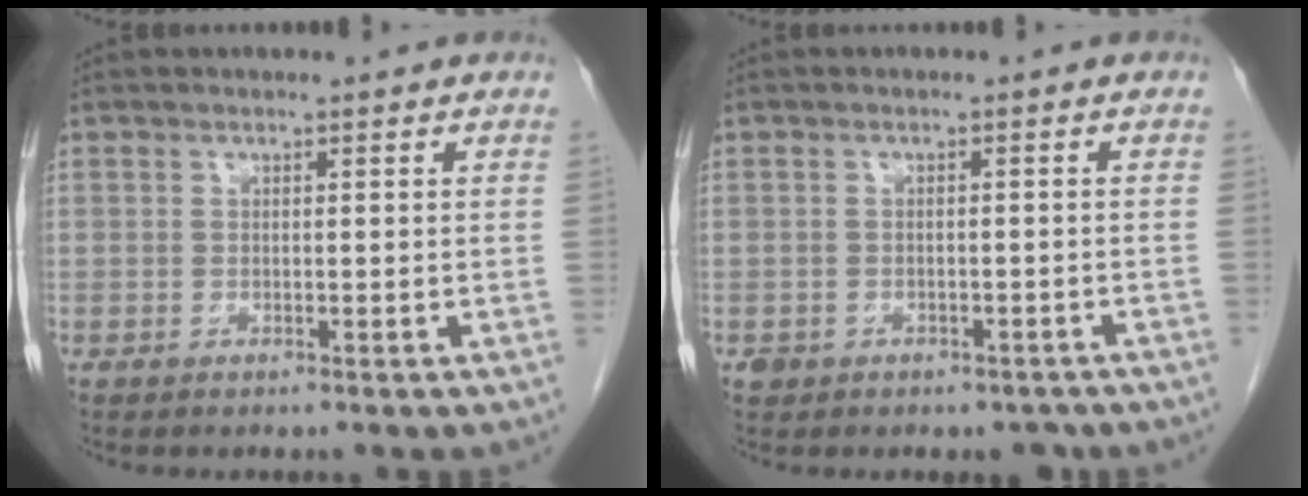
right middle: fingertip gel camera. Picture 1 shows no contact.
{"total": 3.6, "force": [-2.5, 2.5, 0.3], "torque": [0.003, 0.014, -0.030]}